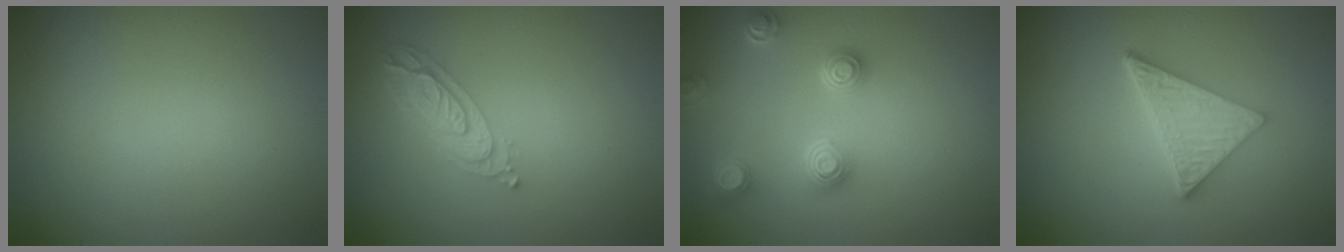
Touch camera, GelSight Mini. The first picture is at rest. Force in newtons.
{"total": 3.6, "press": 3.1, "slide": 1.8}
{"total": 3.9, "press": 3.2, "slide": 2.3}
{"total": 5.2, "press": 3.9, "slide": 3.5}